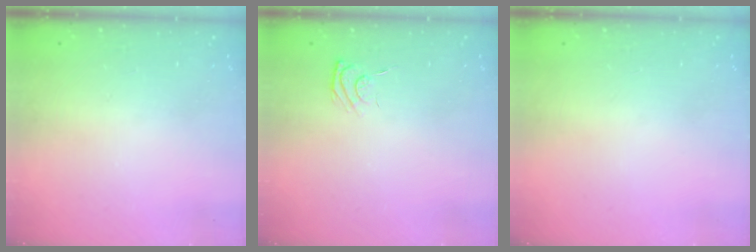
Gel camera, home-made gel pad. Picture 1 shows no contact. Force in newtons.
{"total": 4.9, "press": 4.7, "slide": 1.1}
{"total": 0.0}